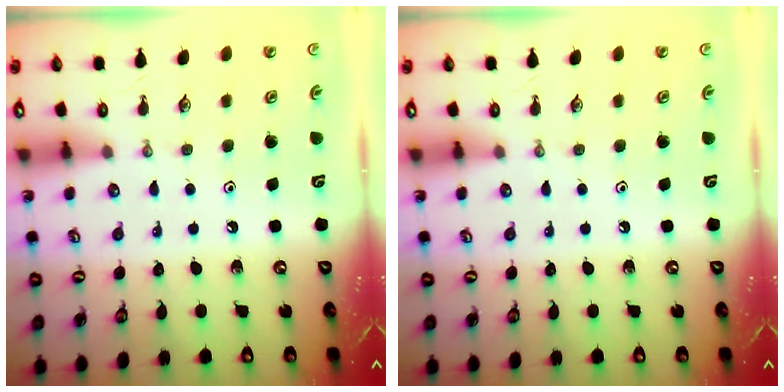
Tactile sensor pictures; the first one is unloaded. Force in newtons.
{"total": 0.0}